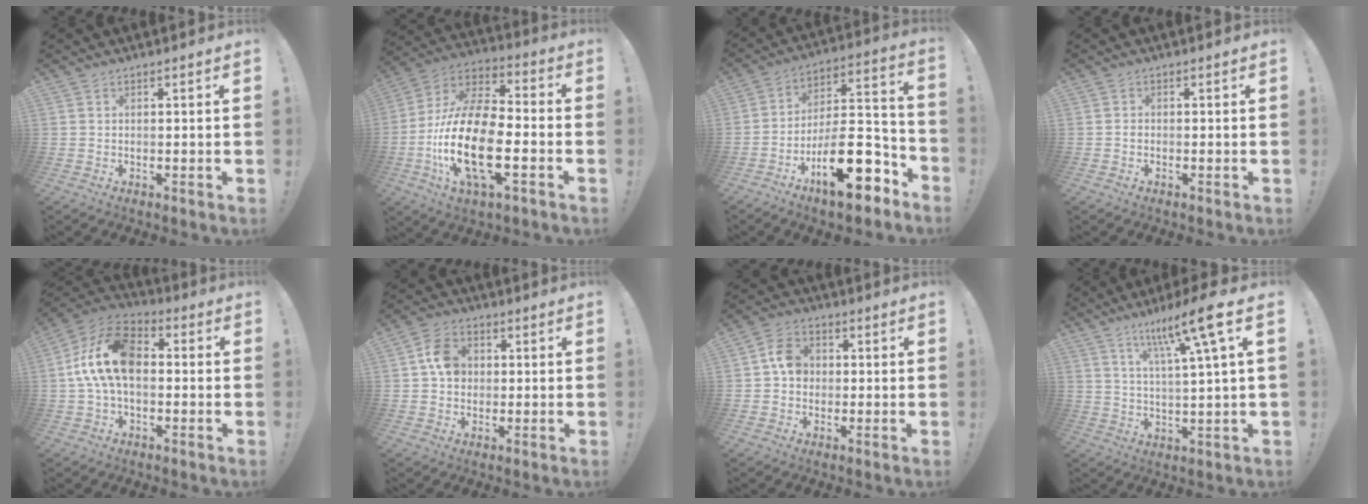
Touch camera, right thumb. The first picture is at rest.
{"total": 24.0, "force": [-6.5, 11.2, 20.2], "torque": [-0.414, 0.027, -0.107]}
{"total": 22.3, "force": [-10.9, 9.3, 17.1], "torque": [-0.253, 0.068, -0.170]}
{"total": 0.8, "force": [-0.6, 0.4, 0.4], "torque": [-0.013, 0.005, -0.010]}
{"total": 16.7, "force": [1.3, 10.2, 13.1], "torque": [-0.240, 0.015, 0.028]}
{"total": 8.2, "force": [0.9, 6.7, 4.7], "torque": [-0.068, 0.017, 0.021]}
{"total": 7.4, "force": [0.2, 6.1, 4.2], "torque": [-0.056, 0.016, 0.006]}
{"total": 12.9, "force": [6.5, 0.3, 11.1], "torque": [-0.187, -0.030, 0.091]}